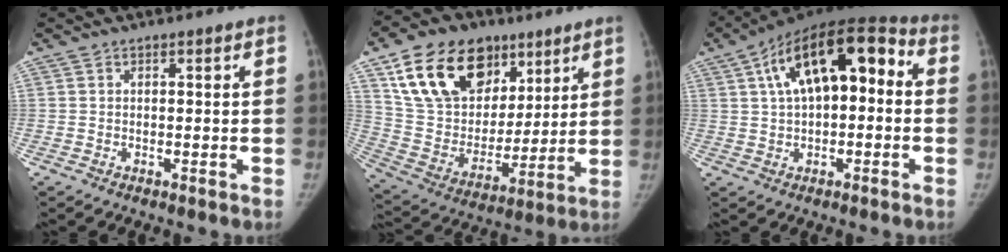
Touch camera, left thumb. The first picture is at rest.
{"total": 24.1, "force": [12.6, 16.1, 12.8], "torque": [-0.199, -0.018, 0.230]}
{"total": 18.6, "force": [3.5, 9.2, 15.7], "torque": [-0.228, 0.039, 0.043]}